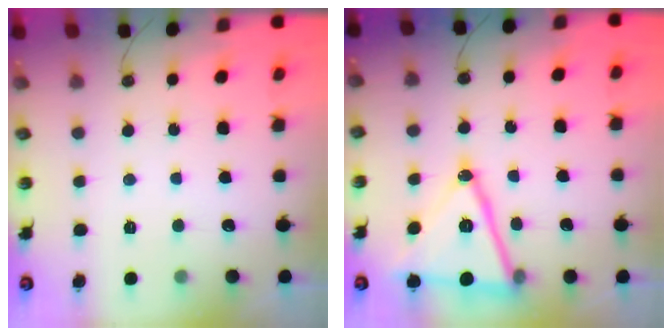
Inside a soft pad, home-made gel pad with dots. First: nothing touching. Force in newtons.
{"total": 17.8, "press": 17.4, "slide": 3.5}